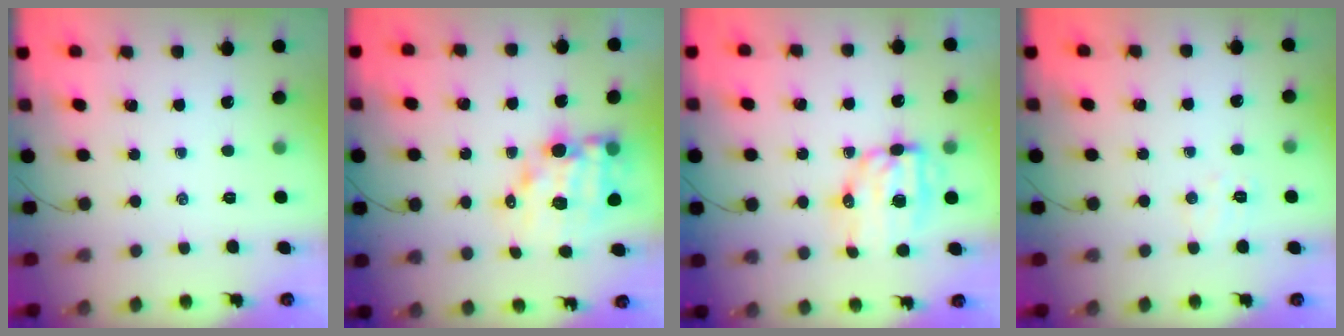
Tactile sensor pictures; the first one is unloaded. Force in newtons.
{"total": 12.5, "press": 11.9, "slide": 3.6}
{"total": 9.6, "press": 9.4, "slide": 2.1}
{"total": 4.8, "press": 4.8, "slide": 0.8}